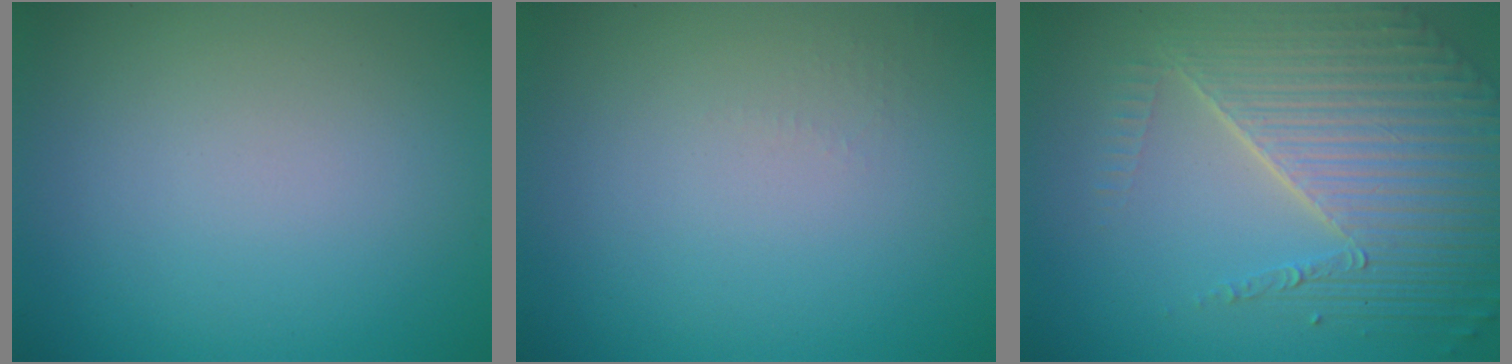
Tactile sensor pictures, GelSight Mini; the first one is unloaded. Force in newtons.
{"total": 0.6, "press": 0.6, "slide": 0.3}
{"total": 7.7, "press": 5.4, "slide": 5.5}